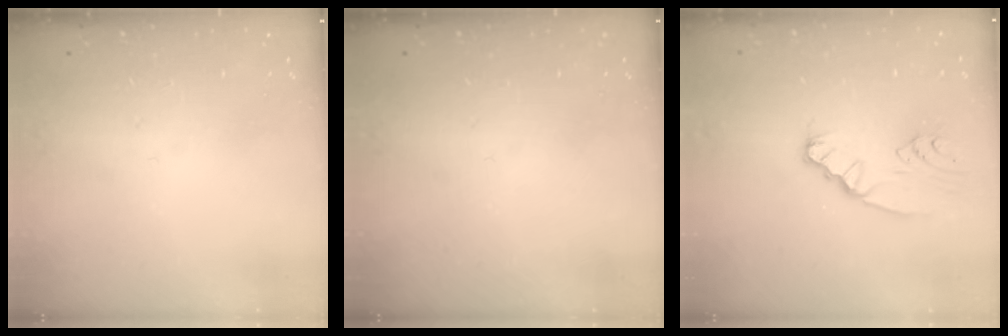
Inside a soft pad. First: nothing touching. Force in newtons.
{"total": 0.0}
{"total": 2.8, "press": 2.8, "slide": 0.3}